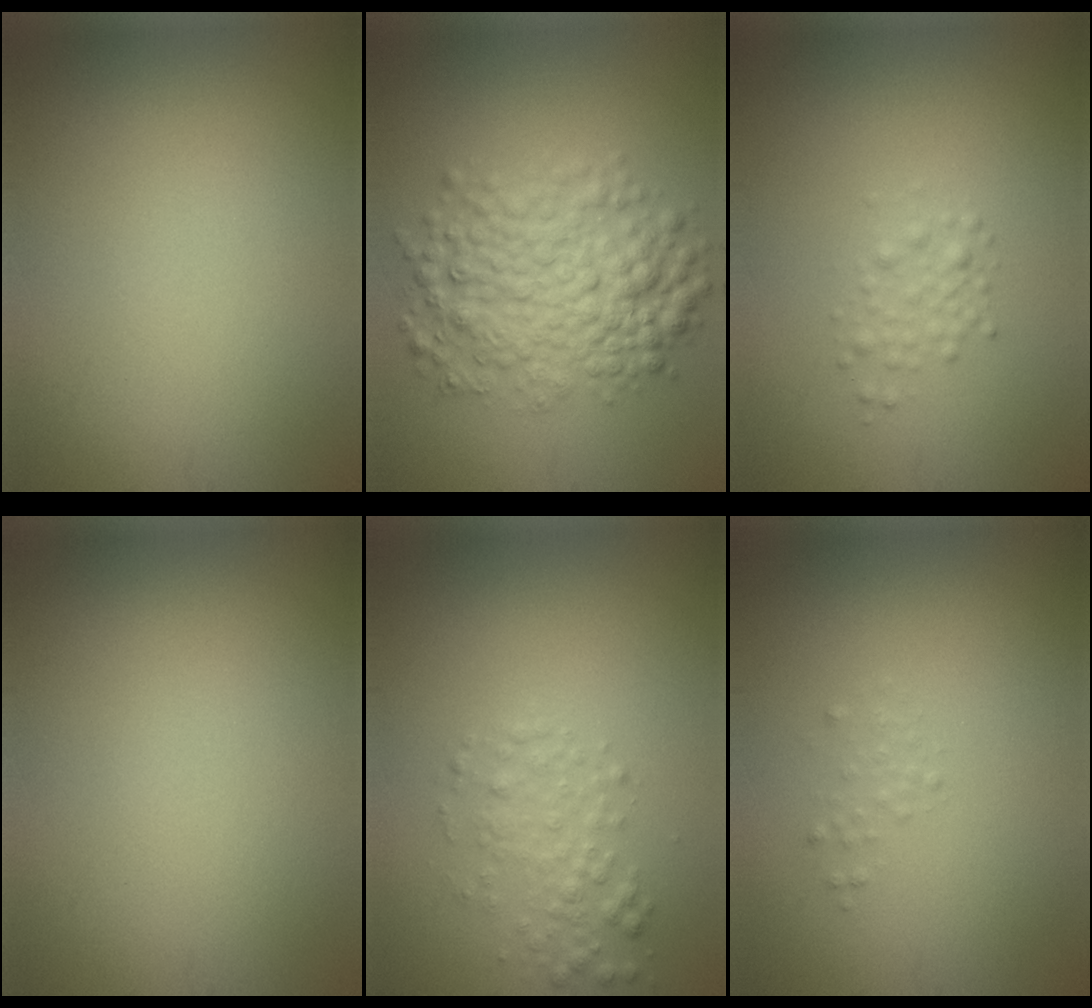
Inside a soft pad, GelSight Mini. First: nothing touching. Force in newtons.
{"total": 6.8, "press": 6.8, "slide": 0.1}
{"total": 1.5, "press": 1.5, "slide": 0.0}
{"total": 0.0}
{"total": 2.2, "press": 2.2, "slide": 0.0}
{"total": 0.7, "press": 0.7, "slide": 0.1}